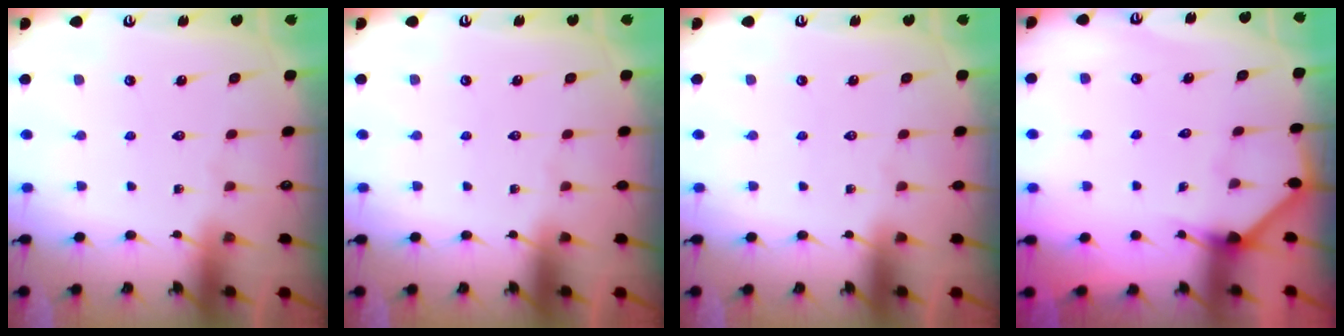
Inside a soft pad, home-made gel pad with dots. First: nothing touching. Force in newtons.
{"total": 0.0}
{"total": 0.0}
{"total": 2.9, "press": 2.9, "slide": 0.2}